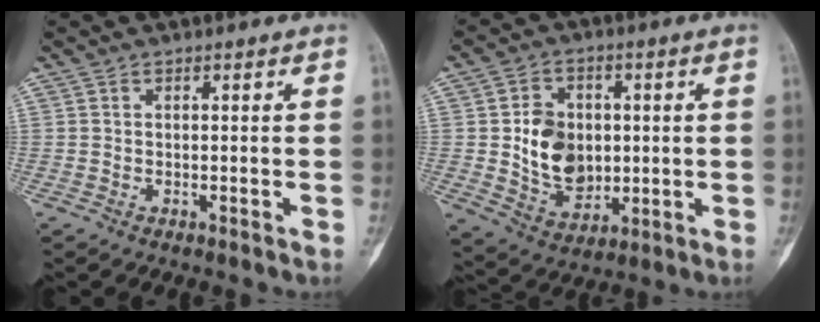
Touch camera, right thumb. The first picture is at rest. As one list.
[{"total": 11.5, "force": [0.5, 8.9, 7.2], "torque": [-0.081, -0.007, 0.019]}]